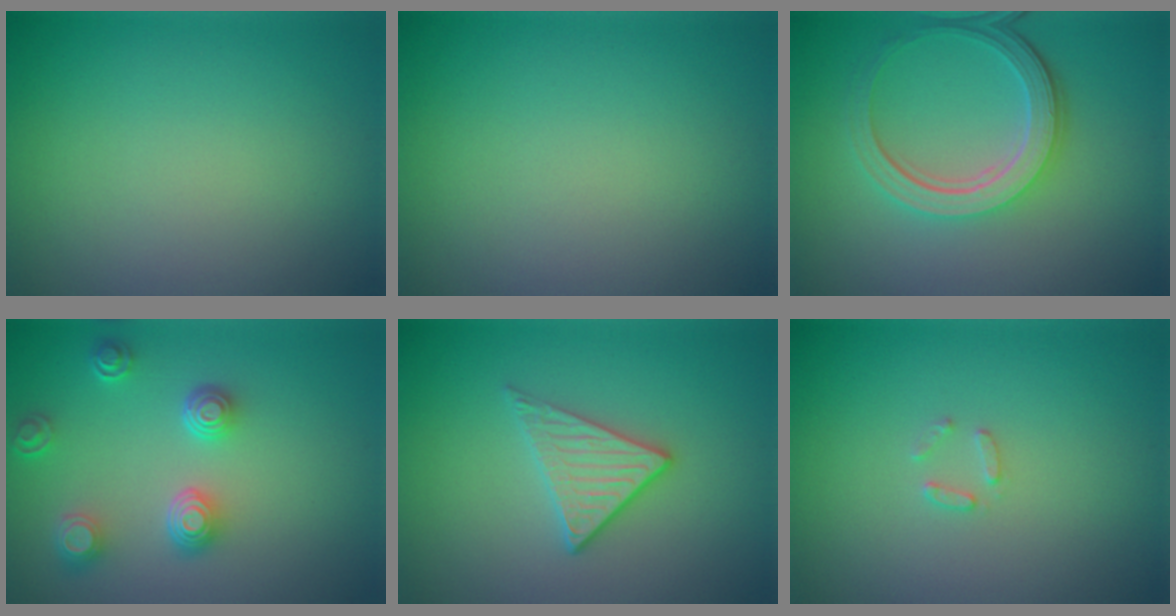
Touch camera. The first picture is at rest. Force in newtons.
{"total": 0.0}
{"total": 4.9, "press": 3.7, "slide": 3.2}
{"total": 4.3, "press": 3.5, "slide": 2.5}
{"total": 2.8, "press": 2.5, "slide": 1.2}
{"total": 1.0, "press": 1.0, "slide": 0.2}